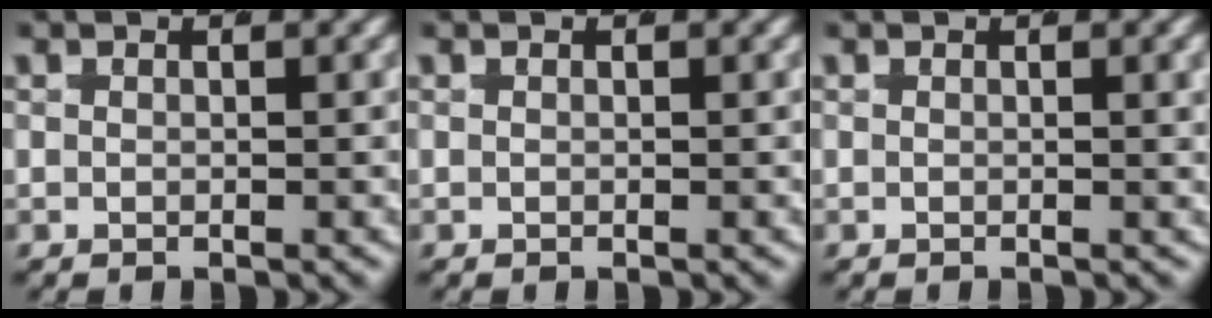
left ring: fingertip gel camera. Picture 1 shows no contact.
{"total": 0.0}
{"total": 0.7, "force": [0.2, -0.1, 0.7], "torque": [-0.008, 0.004, 0.000]}